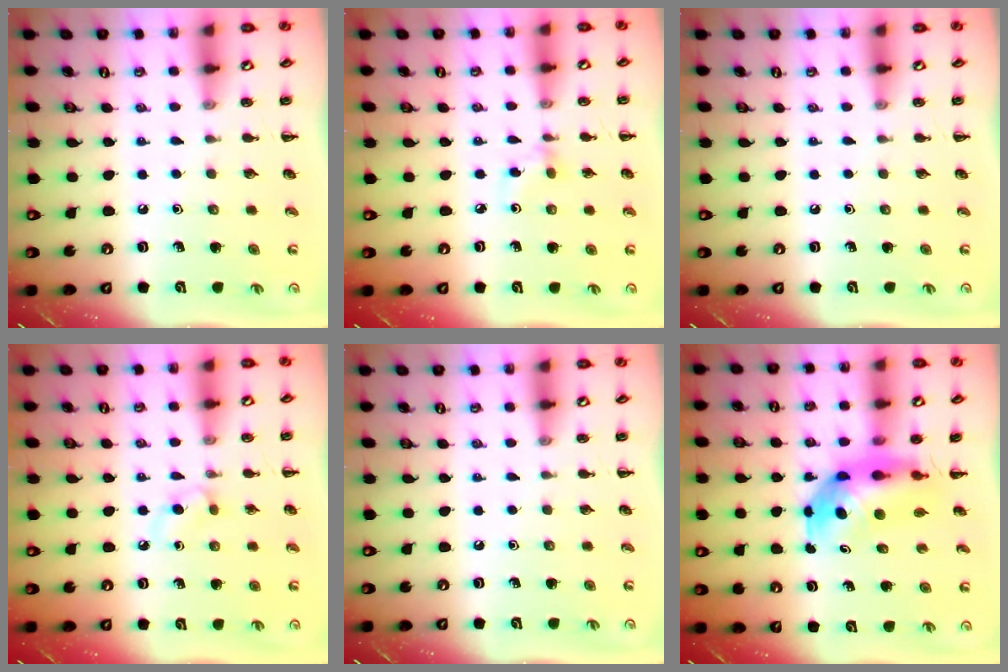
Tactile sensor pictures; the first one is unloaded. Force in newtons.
{"total": 2.8, "press": 2.6, "slide": 1.0}
{"total": 0.0}
{"total": 2.9, "press": 2.7, "slide": 1.2}
{"total": 0.0}
{"total": 7.0, "press": 6.7, "slide": 2.0}